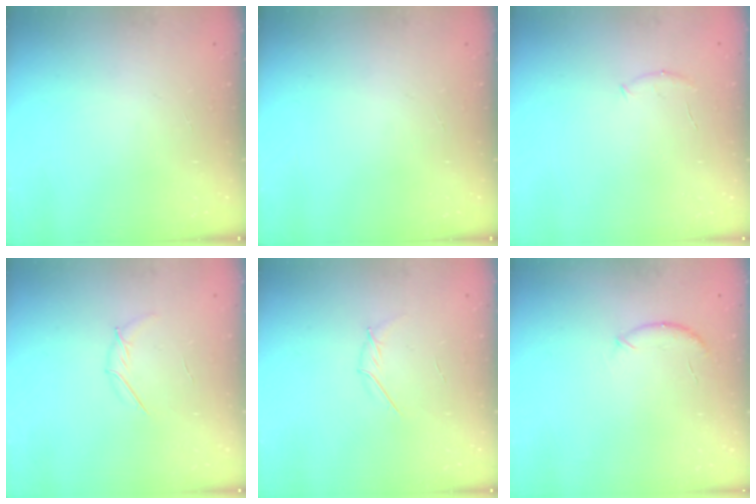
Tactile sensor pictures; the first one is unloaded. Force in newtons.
{"total": 0.0}
{"total": 5.5, "press": 5.4, "slide": 1.3}
{"total": 4.1, "press": 4.0, "slide": 1.0}
{"total": 3.6, "press": 3.5, "slide": 0.9}
{"total": 6.5, "press": 6.5, "slide": 1.0}